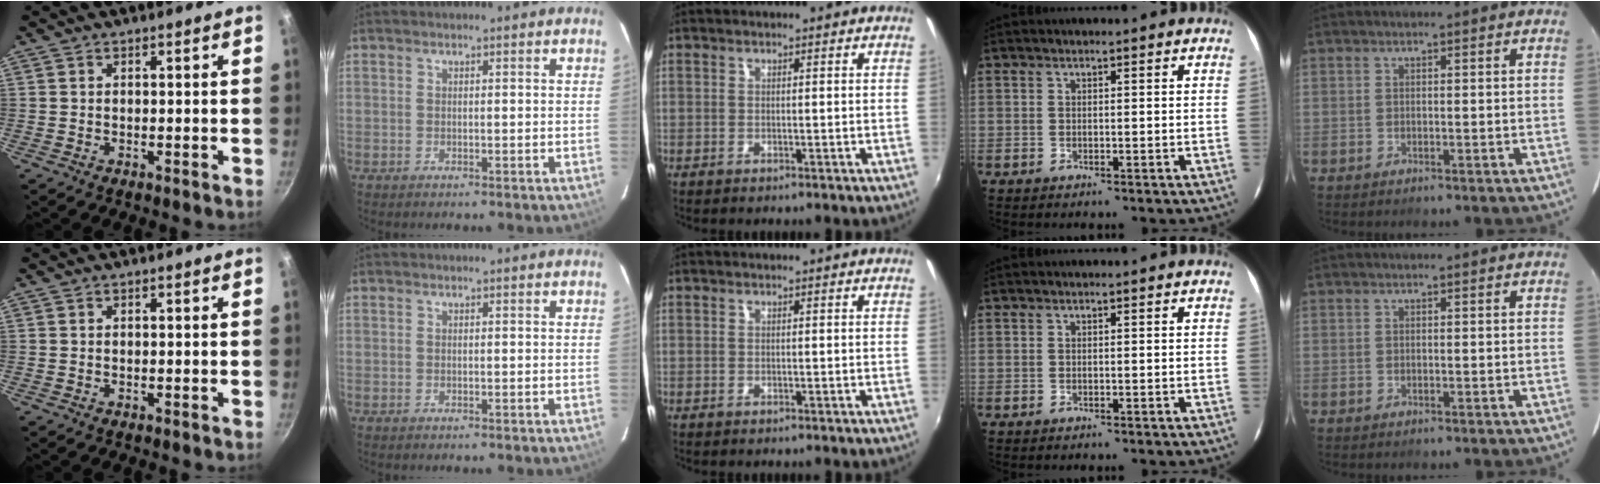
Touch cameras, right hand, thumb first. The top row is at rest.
{}